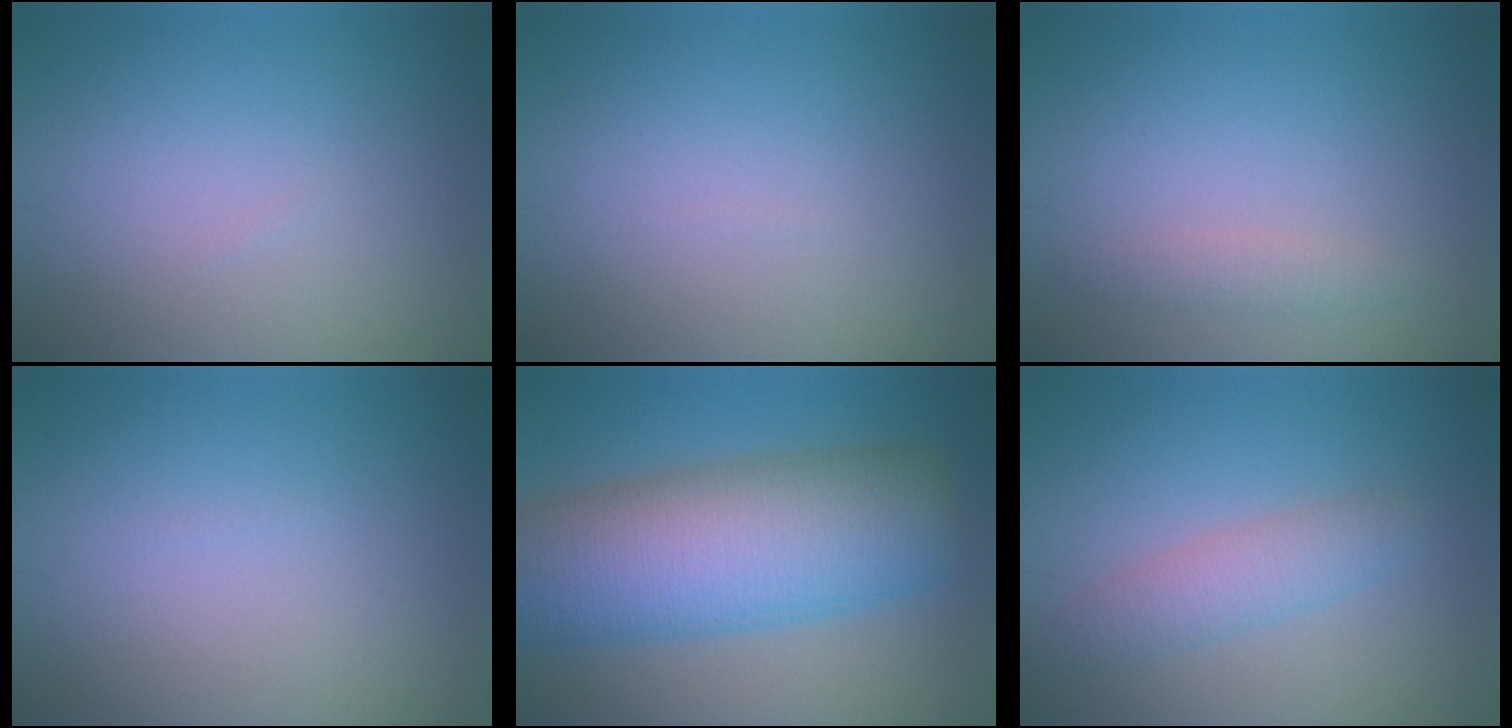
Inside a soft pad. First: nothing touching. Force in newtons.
{"total": 0.0}
{"total": 1.4, "press": 1.4, "slide": 0.0}
{"total": 0.0}
{"total": 13.4, "press": 13.4, "slide": 0.5}
{"total": 2.9, "press": 2.9, "slide": 0.1}